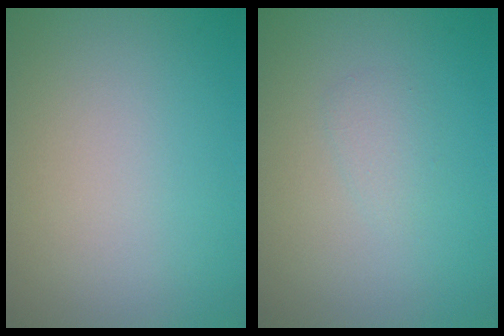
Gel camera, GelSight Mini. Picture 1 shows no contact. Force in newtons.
{"total": 1.0, "press": 1.0, "slide": 0.1}